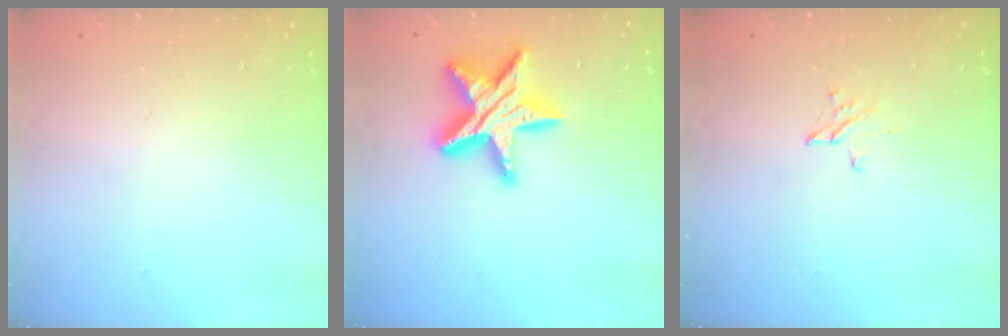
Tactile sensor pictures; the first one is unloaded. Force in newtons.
{"total": 16.9, "press": 16.9, "slide": 0.9}
{"total": 2.1, "press": 2.1, "slide": 0.2}